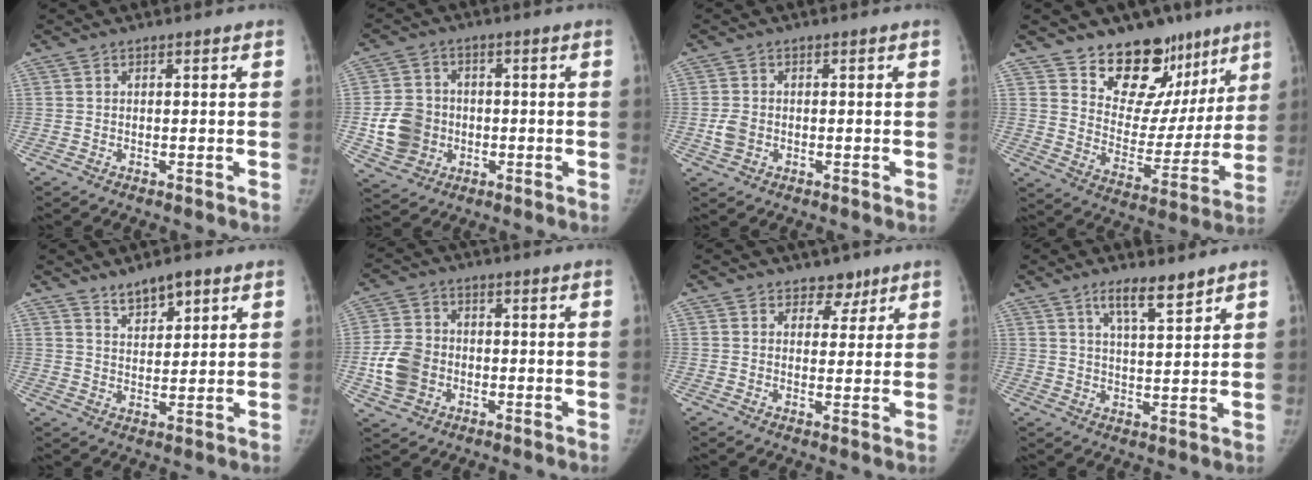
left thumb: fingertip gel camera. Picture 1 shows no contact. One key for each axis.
{"total": 9.6, "fx": -1.6, "fy": 8.5, "fz": 4.3, "tx": -0.058, "ty": 0.011, "tz": -0.026}
{"total": 3.1, "fx": -0.6, "fy": 2.4, "fz": 1.8, "tx": -0.039, "ty": 0.005, "tz": -0.011}
{"total": 18.7, "fx": 12.8, "fy": 11.5, "fz": 7.3, "tx": -0.038, "ty": -0.075, "tz": 0.193}
{"total": 5.5, "fx": 3.9, "fy": 2.2, "fz": 3.1, "tx": -0.035, "ty": -0.028, "tz": 0.070}
{"total": 8.8, "fx": -2.0, "fy": 7.1, "fz": 4.8, "tx": -0.083, "ty": 0.011, "tz": -0.037}
{"total": 3.7, "fx": 2.6, "fy": 2.5, "fz": 0.8, "tx": 0.017, "ty": -0.015, "tz": 0.036}
{"total": 6.2, "fx": 4.6, "fy": 1.2, "fz": 4.1, "tx": -0.060, "ty": -0.031, "tz": 0.078}